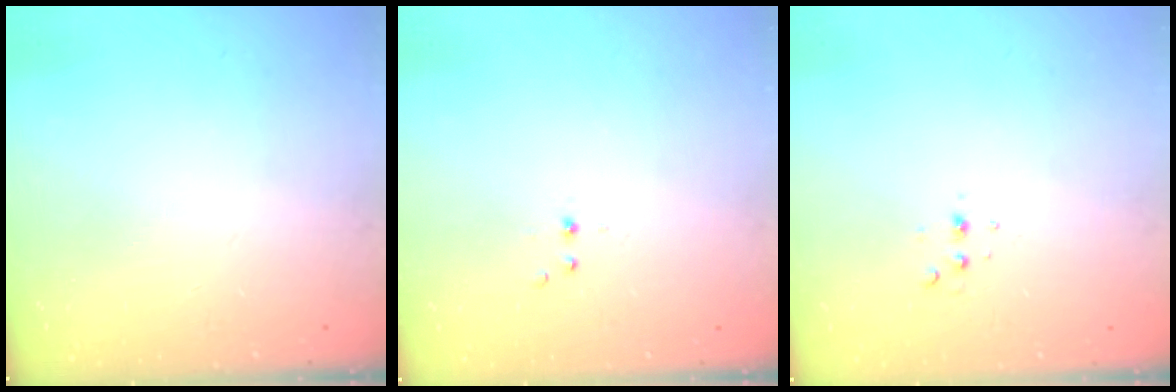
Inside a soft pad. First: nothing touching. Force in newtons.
{"total": 2.2, "press": 1.9, "slide": 1.0}
{"total": 2.8, "press": 2.8, "slide": 0.7}